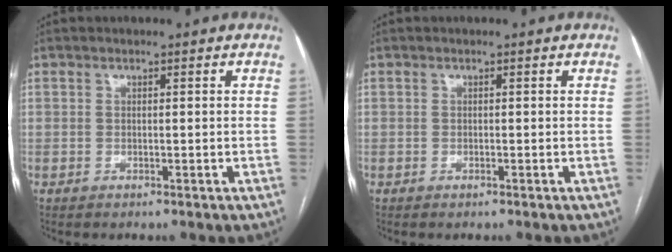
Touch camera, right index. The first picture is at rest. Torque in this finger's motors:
{"motor_torque": [-0.04, -0.02, 0.02, 0.01]}